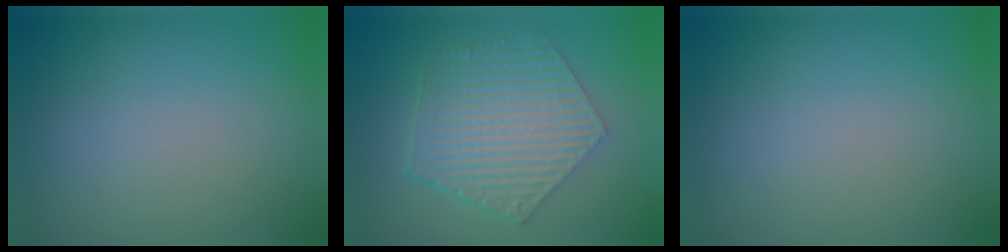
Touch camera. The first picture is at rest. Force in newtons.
{"total": 6.5, "press": 4.7, "slide": 4.5}
{"total": 0.0}